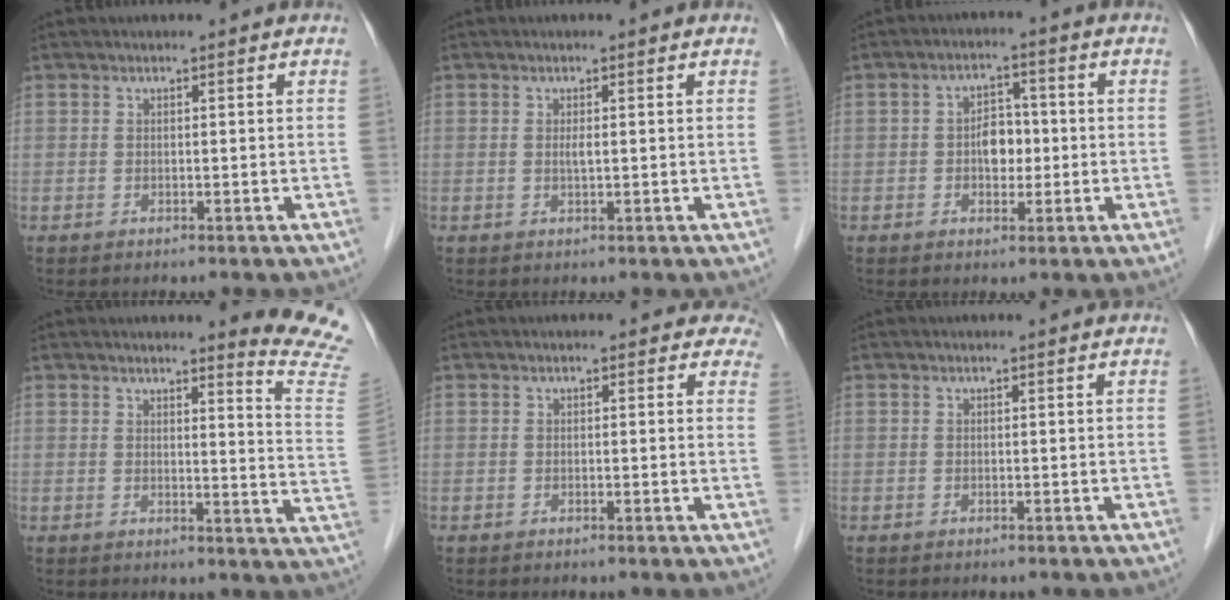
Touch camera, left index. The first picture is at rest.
{"total": 0.9, "force": [0.0, 0.1, 0.9], "torque": [-0.022, -0.001, 0.001]}
{"total": 4.2, "force": [-0.6, 2.8, 3.1], "torque": [-0.053, 0.013, -0.009]}
{"total": 10.0, "force": [9.6, -1.1, 2.6], "torque": [-0.014, -0.101, 0.081]}
{"total": 3.0, "force": [2.4, 1.7, 0.8], "torque": [0.020, -0.004, 0.001]}
{"total": 0.0}